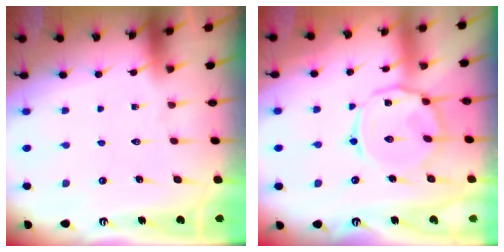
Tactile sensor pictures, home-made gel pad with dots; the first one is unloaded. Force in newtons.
{"total": 10.5, "press": 10.4, "slide": 1.1}